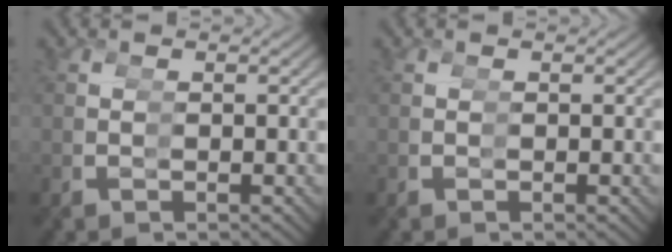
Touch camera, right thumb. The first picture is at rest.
{"total": 0.0}